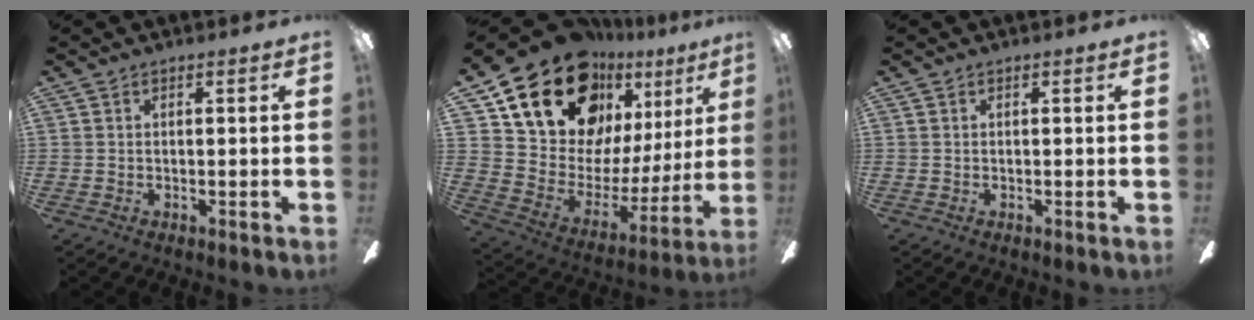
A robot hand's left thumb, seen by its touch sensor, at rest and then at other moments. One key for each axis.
{"total": 23.0, "fx": 15.8, "fy": 13.0, "fz": 10.5, "tx": -0.178, "ty": -0.099, "tz": 0.299}
{"total": 0.0}